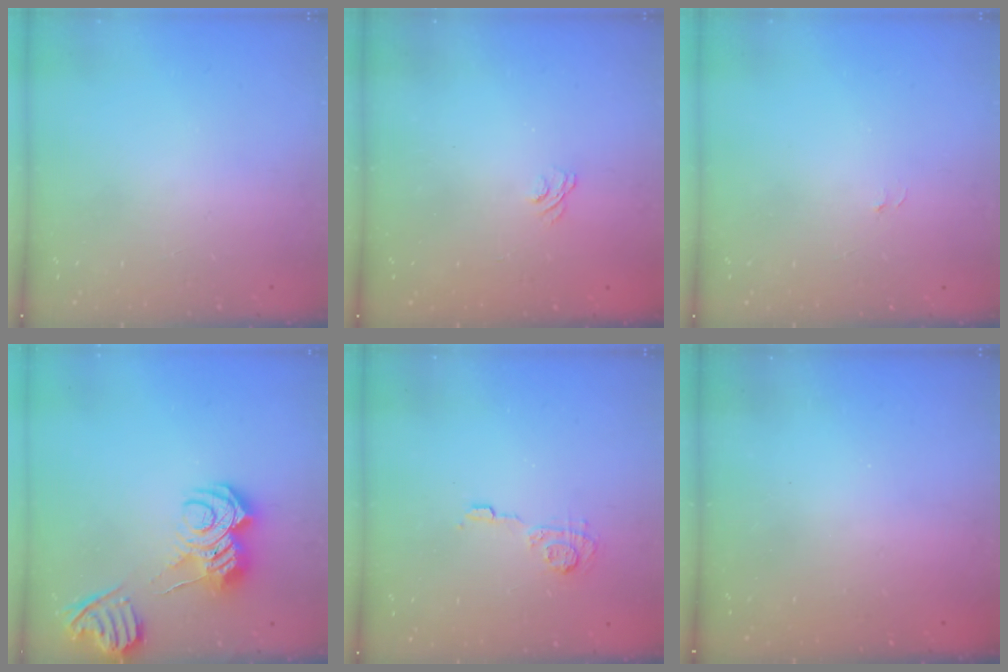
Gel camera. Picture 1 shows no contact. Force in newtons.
{"total": 1.6, "press": 1.0, "slide": 1.2}
{"total": 2.8, "press": 2.8, "slide": 0.3}
{"total": 13.0, "press": 12.9, "slide": 1.8}
{"total": 5.7, "press": 5.7, "slide": 0.8}
{"total": 1.8, "press": 1.7, "slide": 0.5}